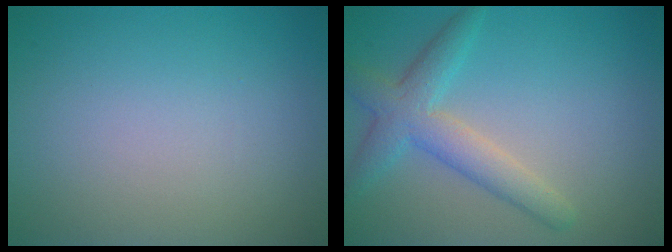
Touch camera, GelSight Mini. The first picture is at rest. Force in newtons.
{"total": 4.1, "press": 4.1, "slide": 0.1}